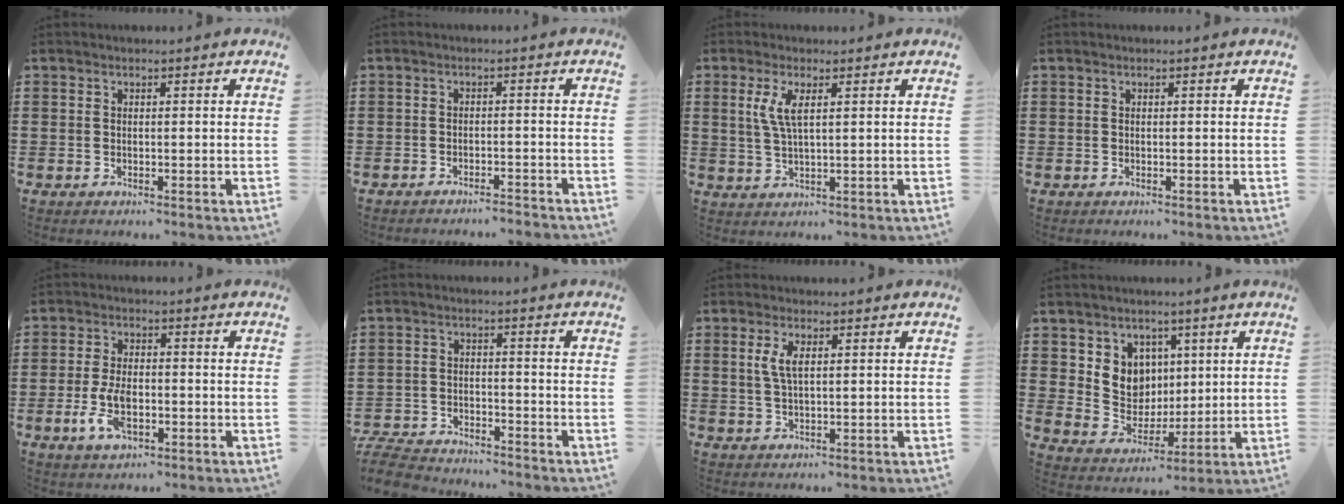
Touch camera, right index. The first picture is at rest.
{"total": 2.1, "force": [-2.1, 0.0, 0.1], "torque": [-0.006, 0.001, -0.044]}
{"total": 4.3, "force": [1.5, 1.2, 3.8], "torque": [-0.089, 0.002, 0.022]}
{"total": 0.0}
{"total": 6.3, "force": [-1.8, 3.0, 5.2], "torque": [-0.125, -0.006, -0.036]}
{"total": 5.8, "force": [-5.6, 1.0, 0.8], "torque": [-0.037, 0.002, -0.119]}
{"total": 3.4, "force": [1.0, 1.2, 3.0], "torque": [-0.063, 0.007, 0.015]}
{"total": 7.5, "force": [2.6, 6.8, 1.7], "torque": [-0.053, -0.010, 0.051]}